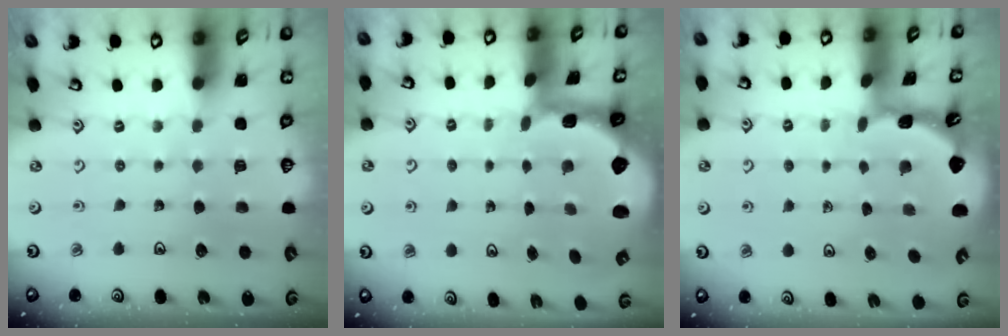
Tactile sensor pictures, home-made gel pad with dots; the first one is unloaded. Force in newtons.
{"total": 2.3, "press": 1.5, "slide": 1.8}
{"total": 1.7, "press": 1.7, "slide": 0.1}